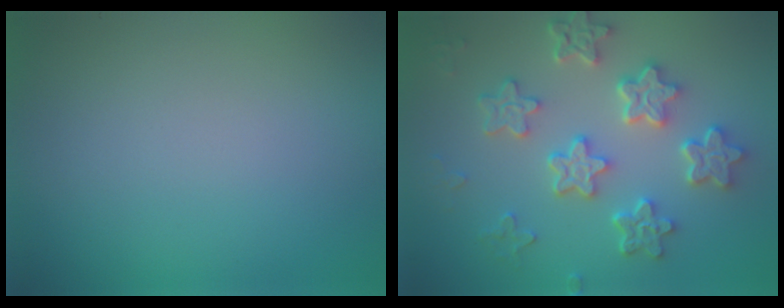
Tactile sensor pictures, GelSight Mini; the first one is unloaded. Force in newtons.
{"total": 5.7, "press": 4.6, "slide": 3.4}